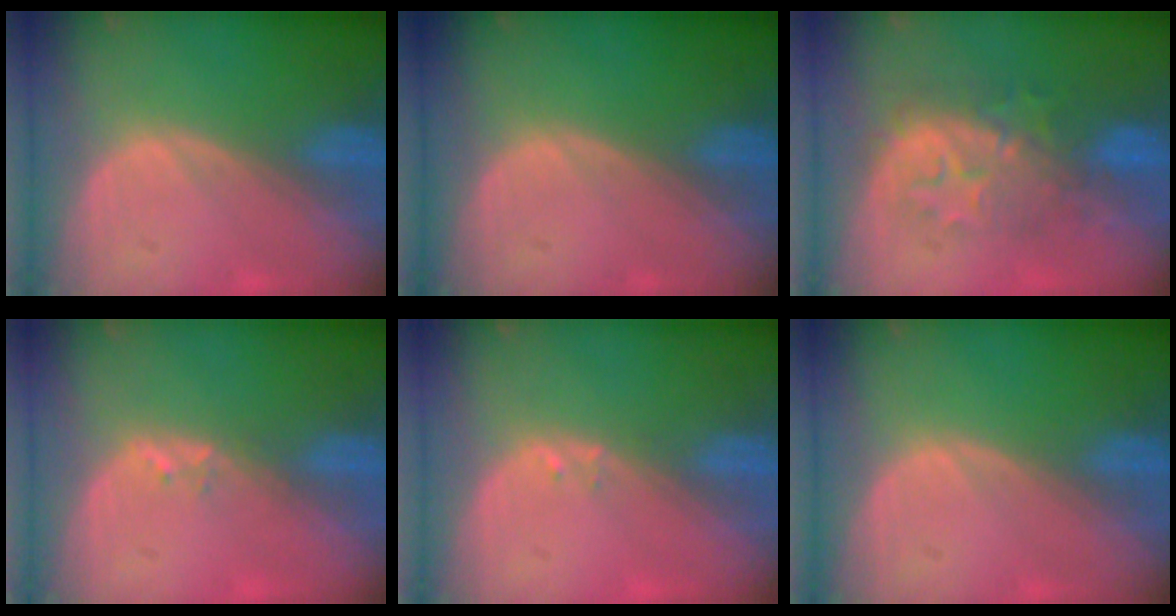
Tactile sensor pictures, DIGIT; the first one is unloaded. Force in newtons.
{"total": 0.0}
{"total": 8.5, "press": 8.4, "slide": 1.4}
{"total": 1.4, "press": 1.3, "slide": 0.7}
{"total": 0.6, "press": 0.6, "slide": 0.2}
{"total": 0.0}